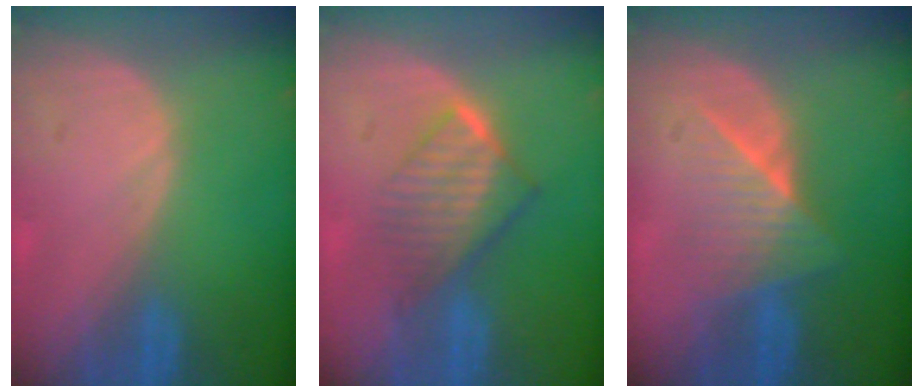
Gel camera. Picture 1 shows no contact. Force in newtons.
{"total": 6.7, "press": 6.1, "slide": 2.9}
{"total": 6.5, "press": 6.0, "slide": 2.3}